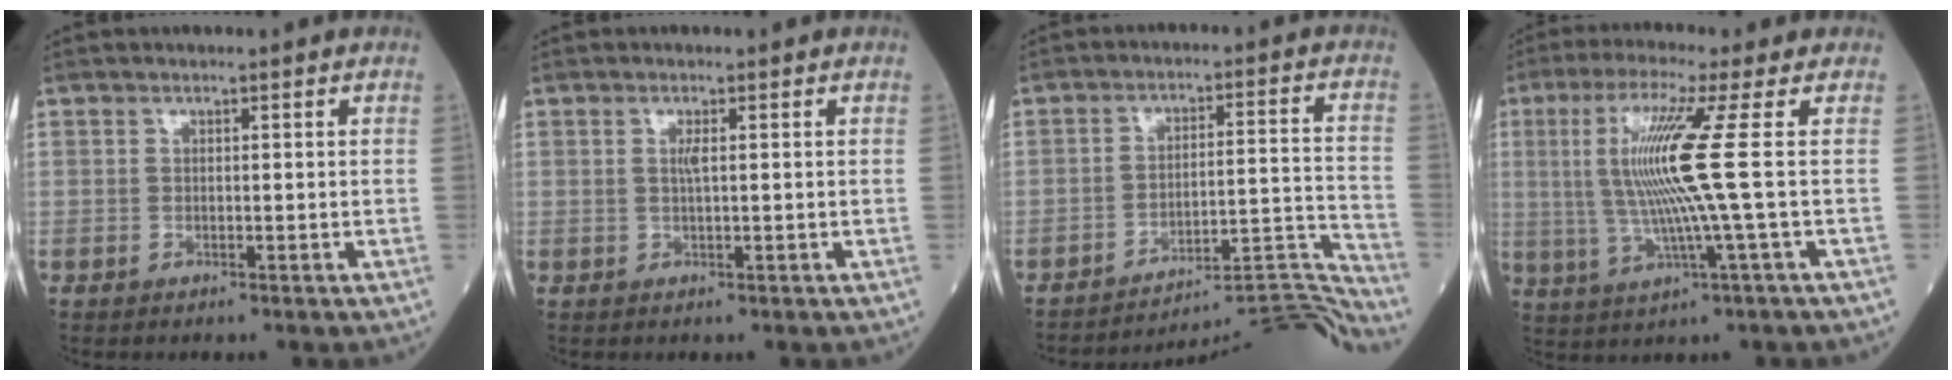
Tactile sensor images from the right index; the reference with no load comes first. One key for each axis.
{"total": 1.2, "fx": 0.3, "fy": 0.0, "fz": 1.2, "tx": -0.029, "ty": -0.001, "tz": 0.003}
{"total": 15.7, "fx": -15.4, "fy": -2.6, "fz": 2.0, "tx": 0.005, "ty": 0.039, "tz": -0.220}
{"total": 10.9, "fx": 1.2, "fy": -2.0, "fz": 10.7, "tx": -0.220, "ty": 0.001, "tz": 0.022}